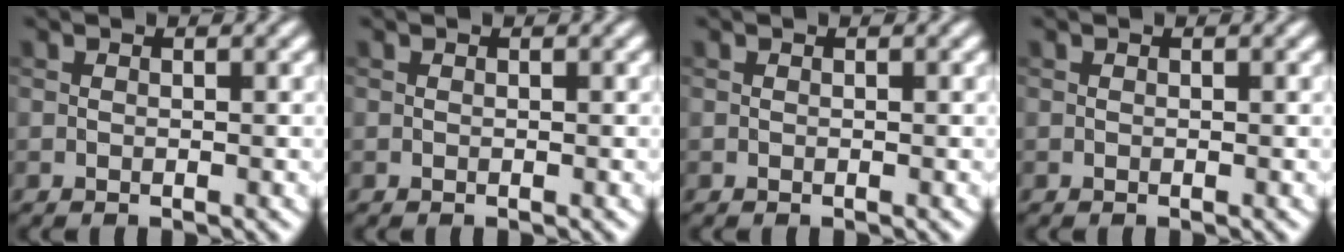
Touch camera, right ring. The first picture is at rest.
{"total": 0.0}
{"total": 0.0}
{"total": 0.0}